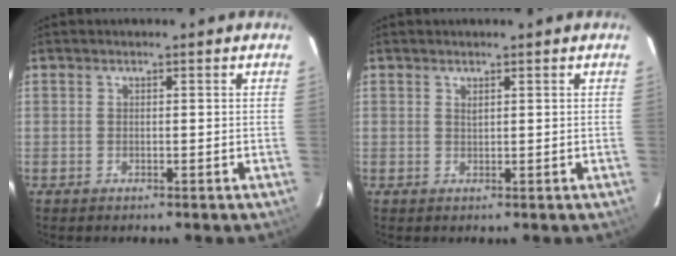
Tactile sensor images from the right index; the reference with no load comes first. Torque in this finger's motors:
{"motor_torque": [-0.16, 0.09, -0.06, 0.02]}